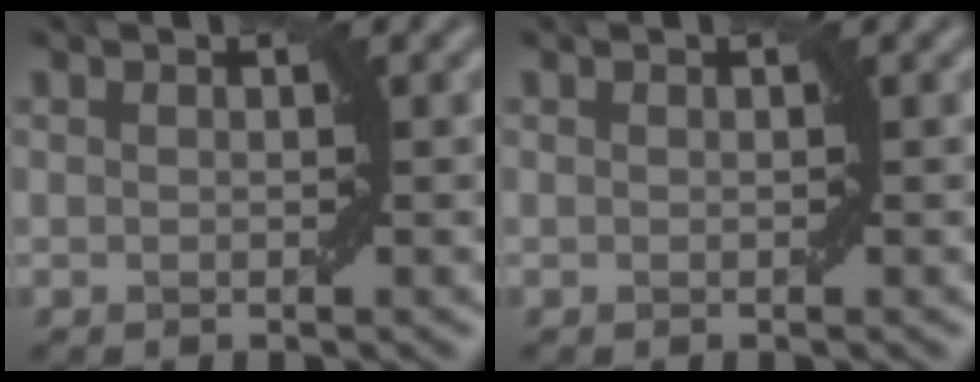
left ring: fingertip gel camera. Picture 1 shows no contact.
{"total": 0.0}